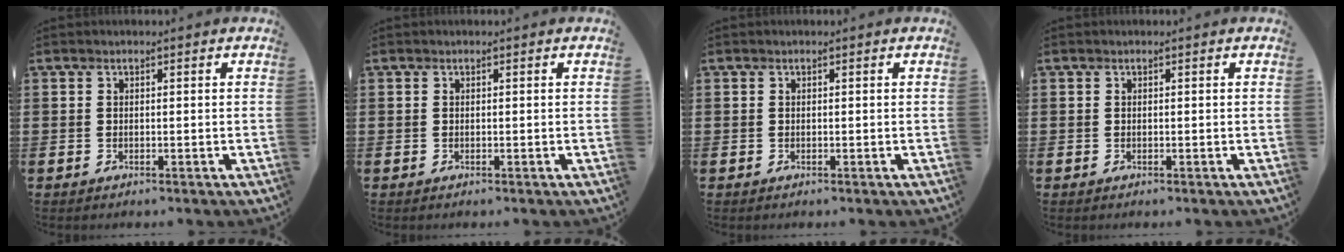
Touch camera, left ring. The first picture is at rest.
{"total": 0.0}
{"total": 0.0}
{"total": 0.0}